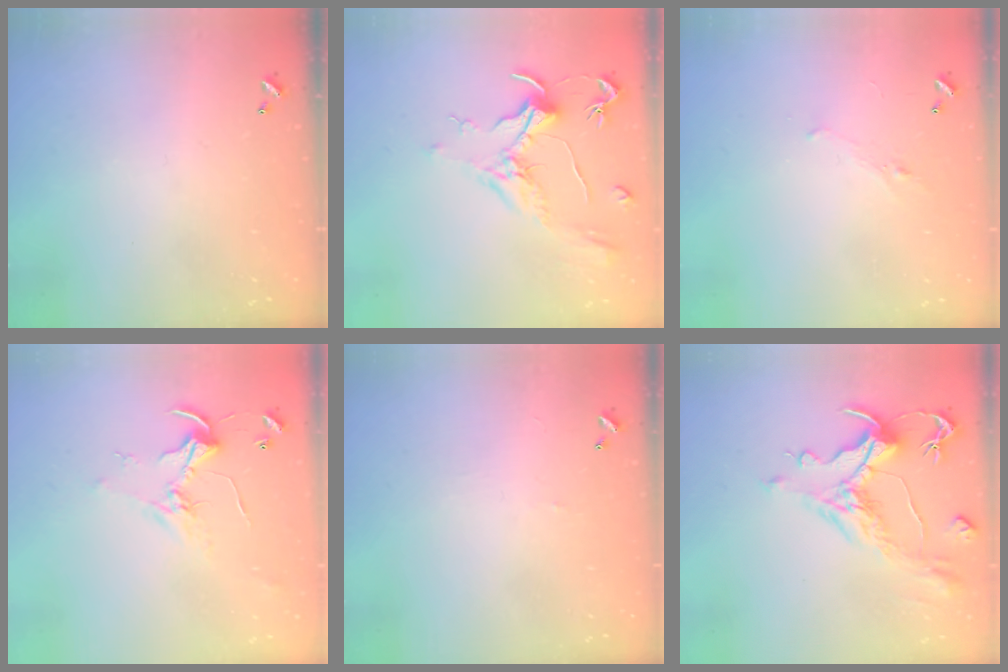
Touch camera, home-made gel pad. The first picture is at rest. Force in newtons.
{"total": 1.9, "press": 1.7, "slide": 0.9}
{"total": 0.7, "press": 0.2, "slide": 0.6}
{"total": 2.5, "press": 2.5, "slide": 0.2}
{"total": 0.5, "press": 0.3, "slide": 0.4}
{"total": 2.0, "press": 1.5, "slide": 1.4}